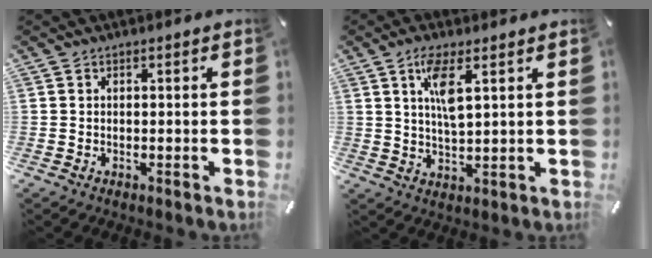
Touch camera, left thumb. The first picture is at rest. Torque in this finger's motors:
{"motor_torque": [1.16, 1.43, 1.01, -0.94, 0.37]}